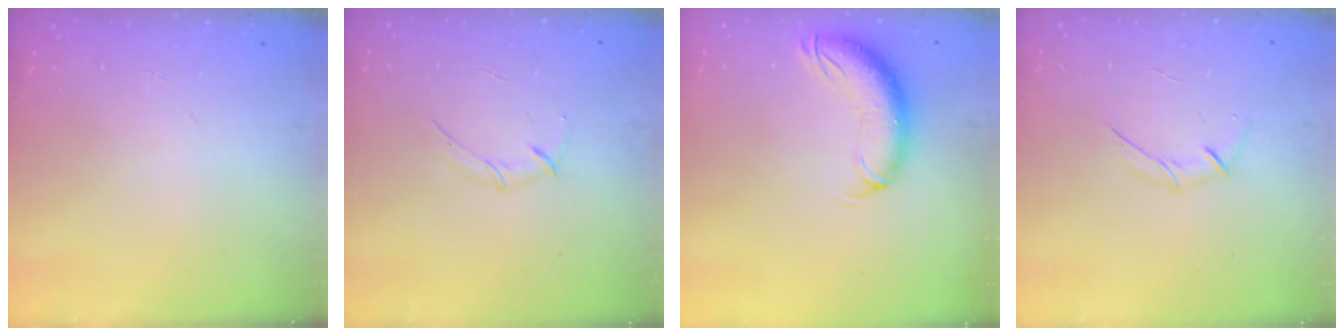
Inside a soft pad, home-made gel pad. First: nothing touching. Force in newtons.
{"total": 3.0, "press": 2.9, "slide": 0.8}
{"total": 11.2, "press": 10.8, "slide": 2.9}
{"total": 5.4, "press": 5.3, "slide": 1.0}